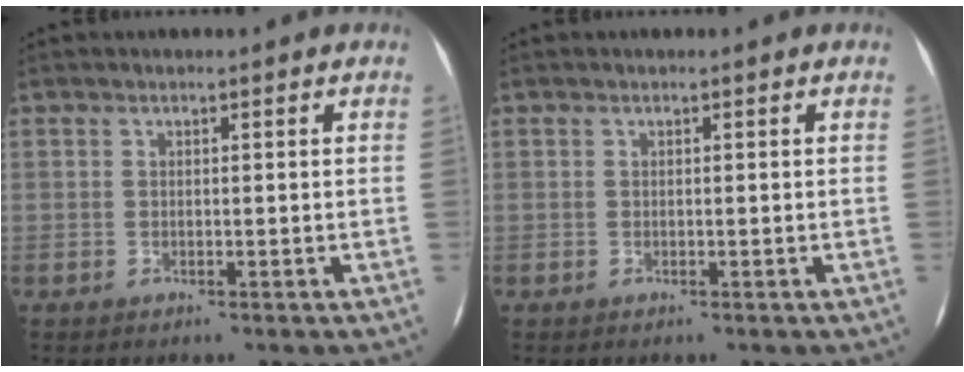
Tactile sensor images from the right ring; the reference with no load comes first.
{"total": 0.0}